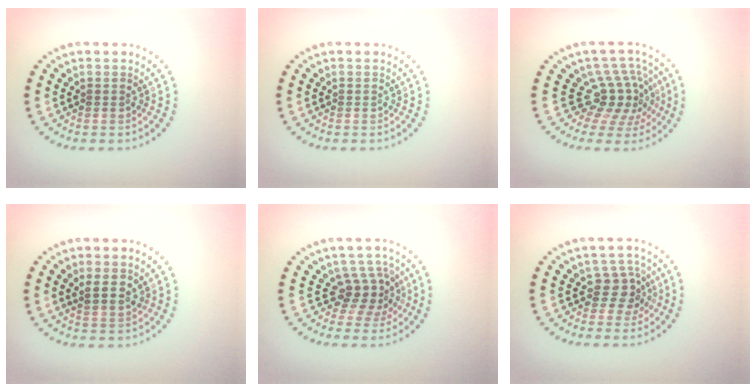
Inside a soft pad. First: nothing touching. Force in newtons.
{"total": 0.0}
{"total": 4.0, "press": 2.8, "slide": 2.9}
{"total": 2.1, "press": 2.0, "slide": 0.9}
{"total": 2.9, "press": 2.0, "slide": 2.0}
{"total": 2.5, "press": 1.9, "slide": 1.5}